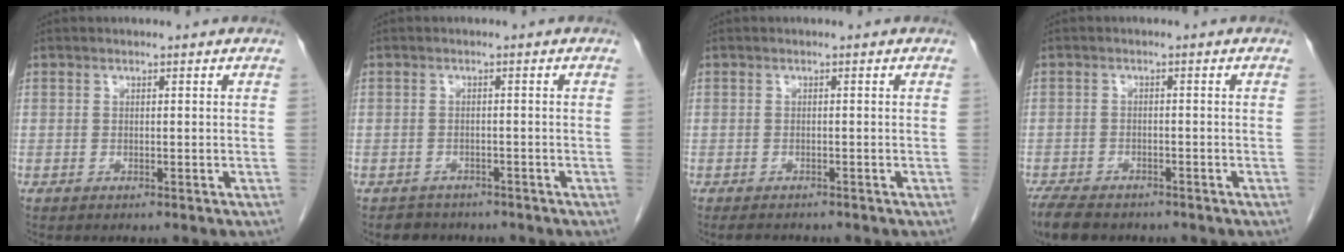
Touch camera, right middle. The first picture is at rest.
{"total": 2.9, "force": [-2.5, 1.5, -0.2], "torque": [-0.009, 0.002, -0.035]}
{"total": 2.8, "force": [-2.5, 0.8, 1.0], "torque": [-0.018, -0.008, -0.031]}
{"total": 7.3, "force": [-5.9, 2.9, 3.1], "torque": [-0.052, -0.010, -0.090]}